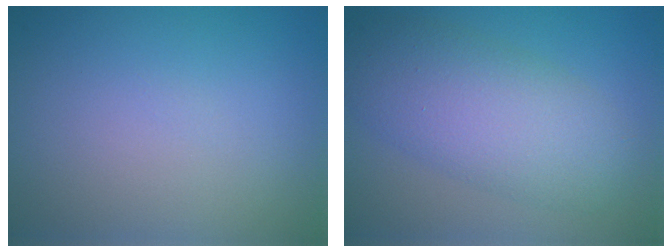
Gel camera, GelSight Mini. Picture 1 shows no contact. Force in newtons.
{"total": 6.4, "press": 6.4, "slide": 0.3}